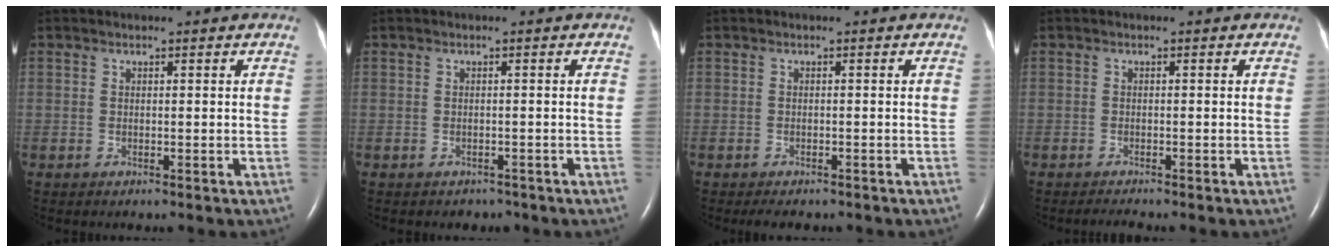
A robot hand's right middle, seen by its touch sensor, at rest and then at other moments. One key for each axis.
{"total": 1.7, "fx": -1.3, "fy": 1.0, "fz": -0.1, "tx": -0.004, "ty": 0.002, "tz": -0.019}
{"total": 3.1, "fx": -2.6, "fy": 1.1, "fz": 1.4, "tx": -0.019, "ty": -0.006, "tz": -0.028}
{"total": 1.2, "fx": -1.1, "fy": -0.3, "fz": 0.3, "tx": -0.015, "ty": -0.006, "tz": -0.018}